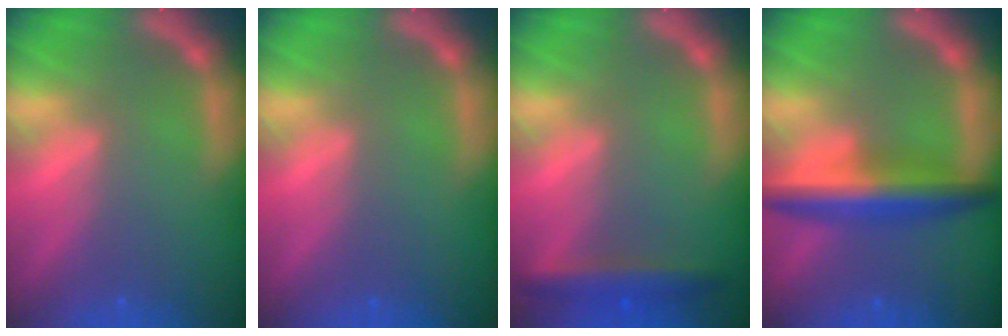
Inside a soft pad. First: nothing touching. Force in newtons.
{"total": 0.0}
{"total": 3.5}
{"total": 6.0}